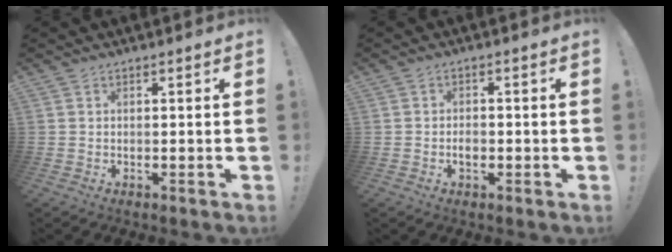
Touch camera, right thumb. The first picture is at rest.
{"total": 2.4, "force": [-1.0, 1.5, 1.7], "torque": [-0.021, 0.002, -0.017]}